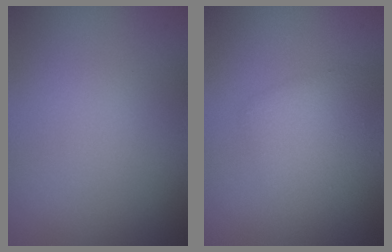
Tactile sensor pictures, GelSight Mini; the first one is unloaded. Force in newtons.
{"total": 2.8, "press": 2.8, "slide": 0.2}